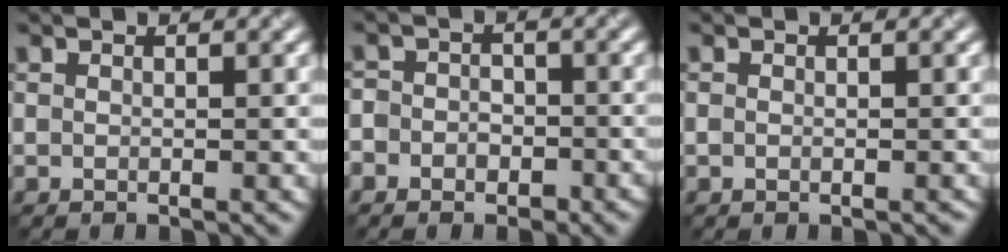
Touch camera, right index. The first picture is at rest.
{"total": 3.6, "force": [-2.5, 2.5, 0.2], "torque": [0.017, 0.010, -0.045]}
{"total": 0.6, "force": [-0.1, -0.3, -0.5], "torque": [0.001, 0.000, 0.005]}